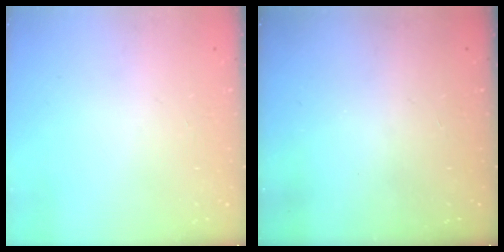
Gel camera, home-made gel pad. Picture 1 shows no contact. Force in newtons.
{"total": 0.0}